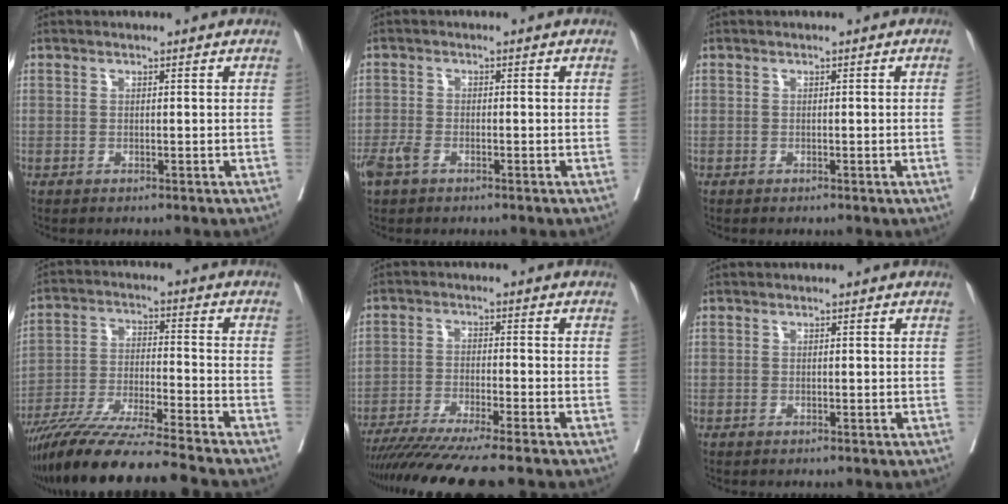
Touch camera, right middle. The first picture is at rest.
{"total": 3.0, "force": [-1.8, 1.4, 2.0], "torque": [-0.049, -0.003, -0.034]}
{"total": 0.8, "force": [-0.1, -0.3, 0.8], "torque": [-0.006, -0.001, 0.001]}
{"total": 16.7, "force": [-14.6, -1.4, 8.1], "torque": [-0.150, -0.038, -0.252]}
{"total": 12.8, "force": [-10.9, -0.9, 6.6], "torque": [-0.083, -0.035, -0.171]}
{"total": 0.0}